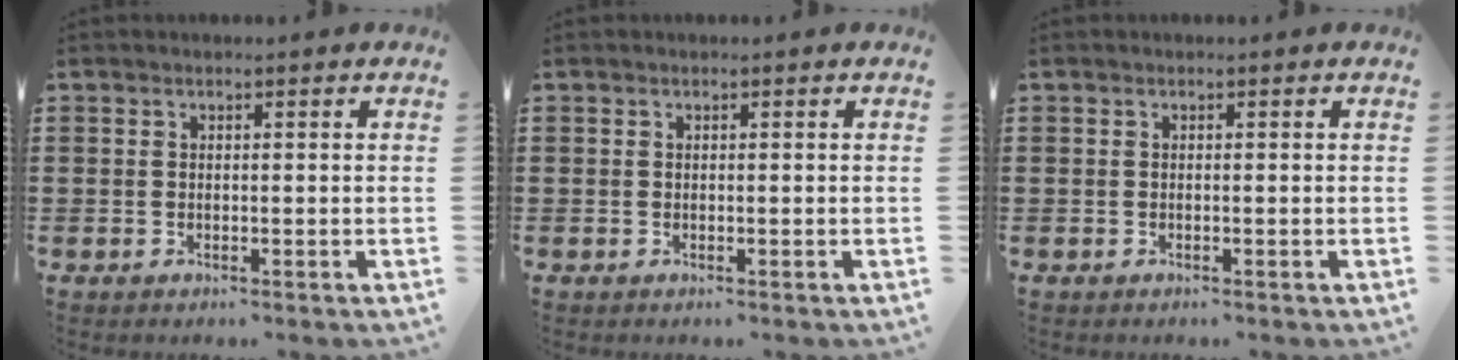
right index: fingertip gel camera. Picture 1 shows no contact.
{"total": 0.0}
{"total": 0.0}